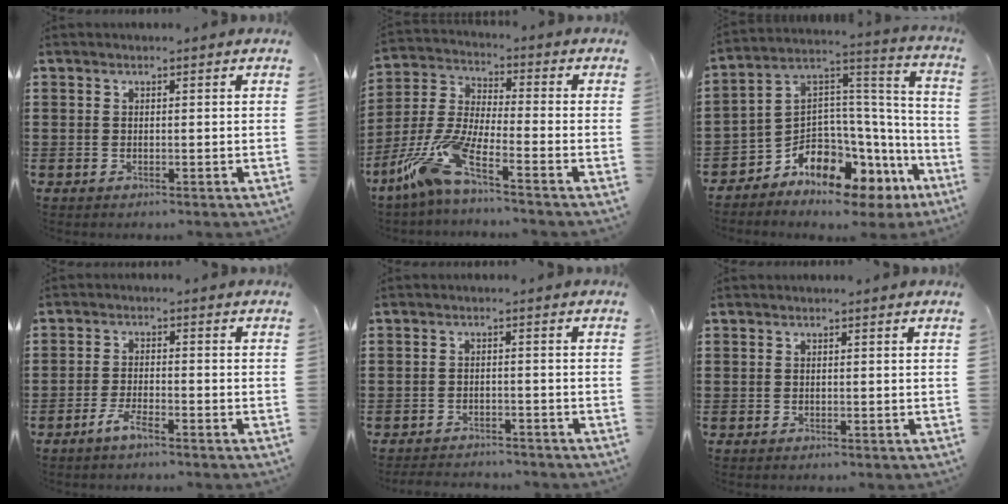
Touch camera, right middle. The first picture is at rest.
{"total": 10.2, "force": [-6.8, 1.3, 7.5], "torque": [-0.189, -0.021, -0.142]}
{"total": 5.8, "force": [-5.0, 2.7, 1.2], "torque": [-0.050, -0.034, -0.103]}
{"total": 3.2, "force": [-2.2, 0.5, 2.3], "torque": [-0.052, -0.002, -0.044]}
{"total": 2.6, "force": [-2.6, 0.2, 0.1], "torque": [-0.008, -0.003, -0.054]}
{"total": 0.0}